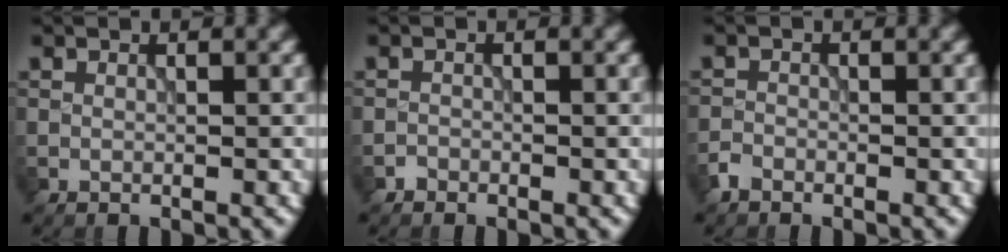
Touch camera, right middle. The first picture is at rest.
{"total": 0.7, "force": [-0.6, 0.3, -0.1], "torque": [0.005, -0.001, -0.011]}
{"total": 1.1, "force": [-1.0, 0.6, 0.2], "torque": [-0.001, 0.002, -0.023]}